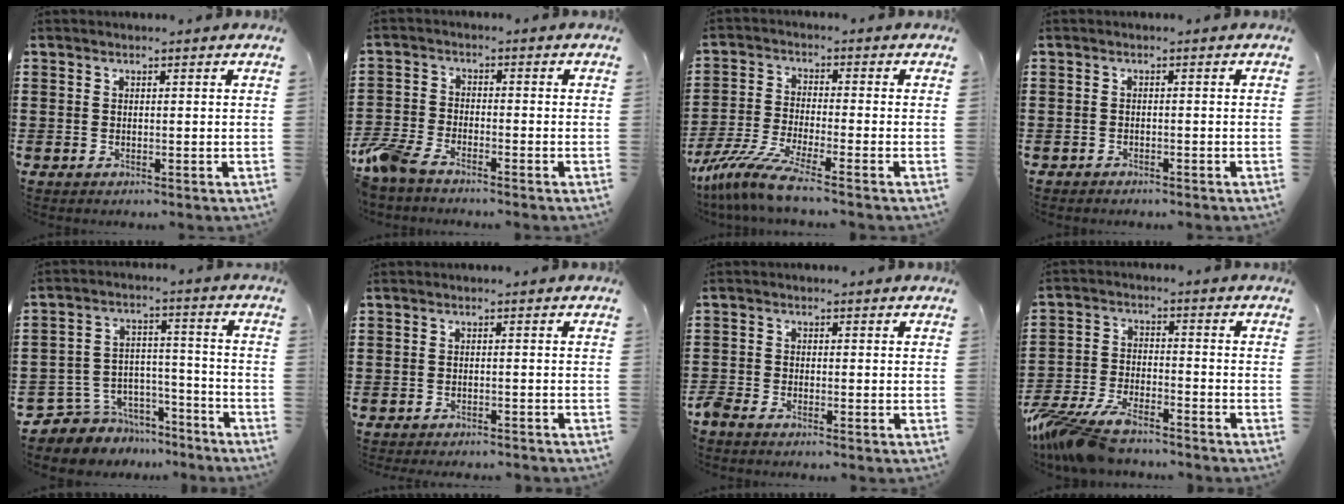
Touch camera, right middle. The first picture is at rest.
{"total": 4.8, "force": [-4.2, 1.2, 2.0], "torque": [-0.069, -0.007, -0.091]}
{"total": 7.2, "force": [-5.9, 0.0, 4.1], "torque": [-0.103, -0.022, -0.121]}
{"total": 0.7, "force": [-0.7, 0.2, 0.0], "torque": [-0.001, 0.001, -0.015]}
{"total": 5.9, "force": [-5.3, 2.5, -0.4], "torque": [-0.007, 0.009, -0.110]}
{"total": 1.2, "force": [-1.2, 0.0, 0.1], "torque": [-0.005, 0.000, -0.024]}
{"total": 1.6, "force": [-1.5, 0.3, 0.5], "torque": [-0.027, -0.004, -0.035]}
{"total": 8.1, "force": [-7.2, 1.9, 3.2], "torque": [-0.089, 0.003, -0.146]}